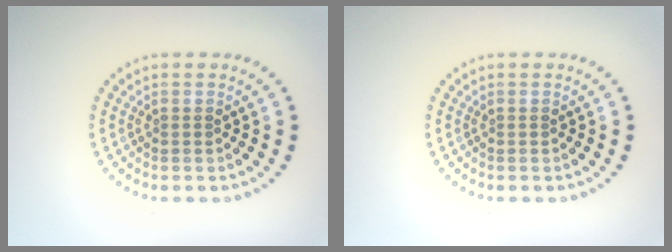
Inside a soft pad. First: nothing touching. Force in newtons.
{"total": 0.0}